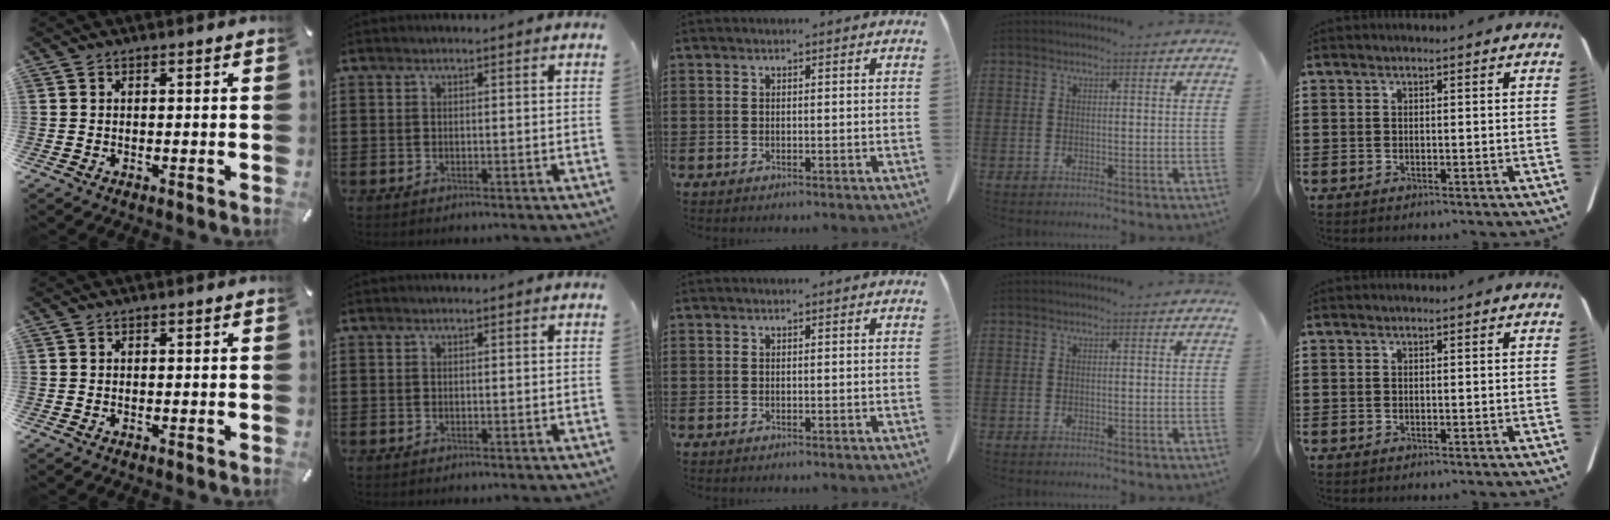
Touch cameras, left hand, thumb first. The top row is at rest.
{}